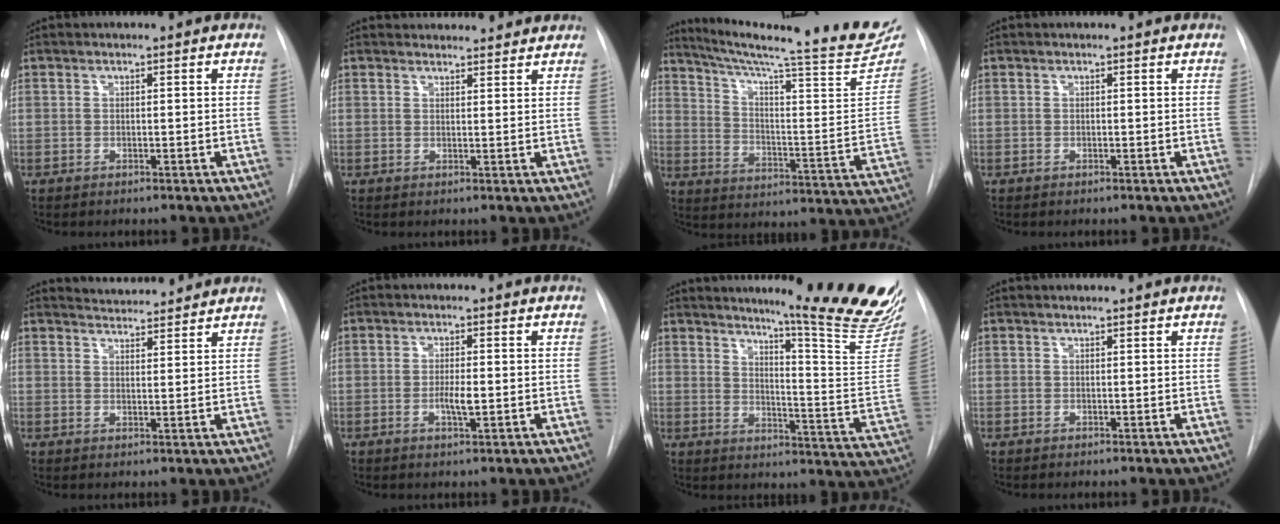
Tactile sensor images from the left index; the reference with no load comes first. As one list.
[{"total": 7.4, "force": [7.1, 1.7, 1.0], "torque": [-0.002, 0.021, 0.076]}, {"total": 23.9, "force": [21.4, -0.5, 10.8], "torque": [-0.162, -0.102, 0.290]}, {"total": 0.0}, {"total": 7.1, "force": [7.0, 0.8, 1.2], "torque": [-0.024, 0.012, 0.093]}, {"total": 2.5, "force": [-0.4, 0.4, 2.5], "torque": [-0.046, -0.002, -0.006]}, {"total": 21.1, "force": [18.0, -0.9, 10.8], "torque": [-0.143, -0.121, 0.220]}, {"total": 2.4, "force": [2.4, -0.1, 0.5], "torque": [-0.008, 0.012, 0.026]}]